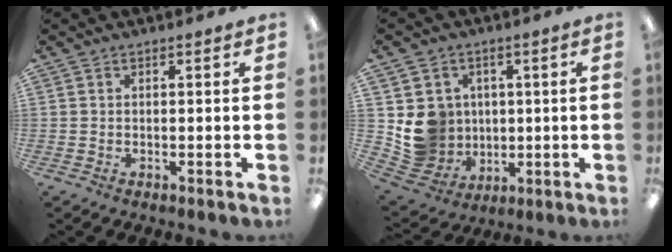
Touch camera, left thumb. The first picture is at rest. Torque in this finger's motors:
{"motor_torque": [0.02, 0.18, 0.06, -0.05, 0.06]}